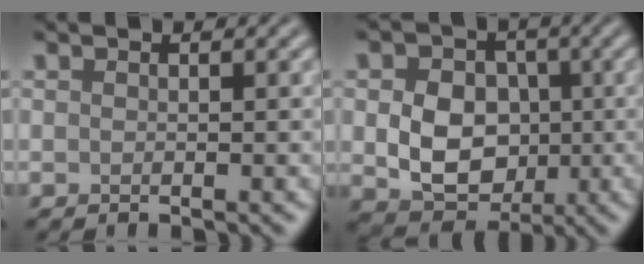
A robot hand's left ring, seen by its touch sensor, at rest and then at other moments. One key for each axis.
{"total": 7.2, "fx": -0.2, "fy": 5.7, "fz": 4.3, "tx": -0.071, "ty": -0.010, "tz": -0.007}